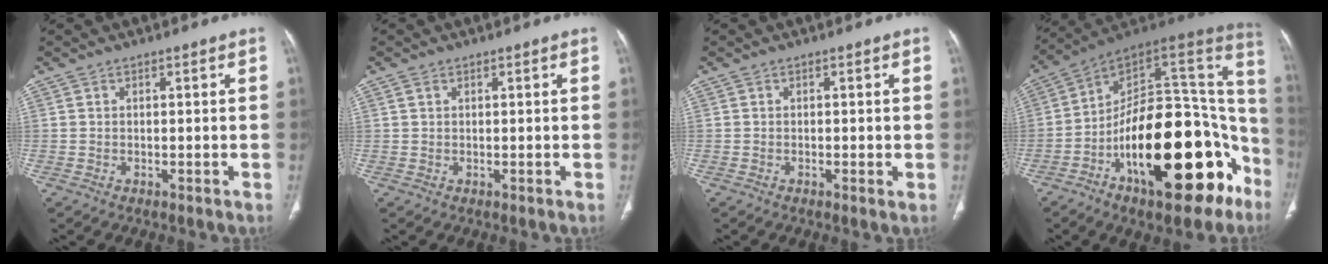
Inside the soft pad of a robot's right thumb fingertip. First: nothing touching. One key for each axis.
{"total": 0.8, "fx": 0.4, "fy": 0.5, "fz": 0.4, "tx": -0.009, "ty": 0.004, "tz": 0.009}
{"total": 1.0, "fx": -0.2, "fy": 0.3, "fz": 1.0, "tx": -0.016, "ty": -0.002, "tz": -0.002}
{"total": 29.1, "fx": -12.7, "fy": 13.8, "fz": 22.3, "tx": -0.240, "ty": 0.100, "tz": -0.193}